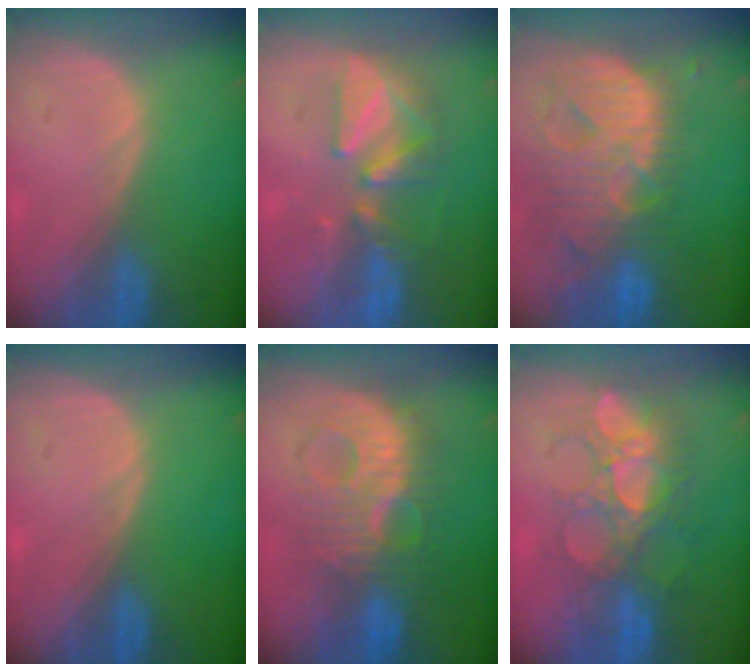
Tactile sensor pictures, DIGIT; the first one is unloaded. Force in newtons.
{"total": 7.6, "press": 7.3, "slide": 1.8}
{"total": 13.7, "press": 11.7, "slide": 7.2}
{"total": 0.0}
{"total": 9.6, "press": 9.6, "slide": 0.1}
{"total": 8.8, "press": 8.6, "slide": 1.5}